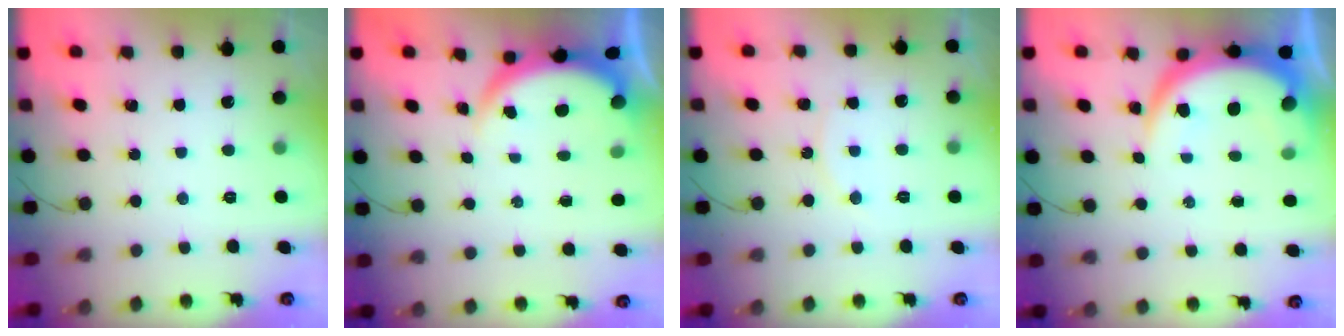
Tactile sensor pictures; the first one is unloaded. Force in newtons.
{"total": 3.8, "press": 3.8, "slide": 0.1}
{"total": 5.8, "press": 5.8, "slide": 0.1}
{"total": 10.2, "press": 10.2, "slide": 1.0}